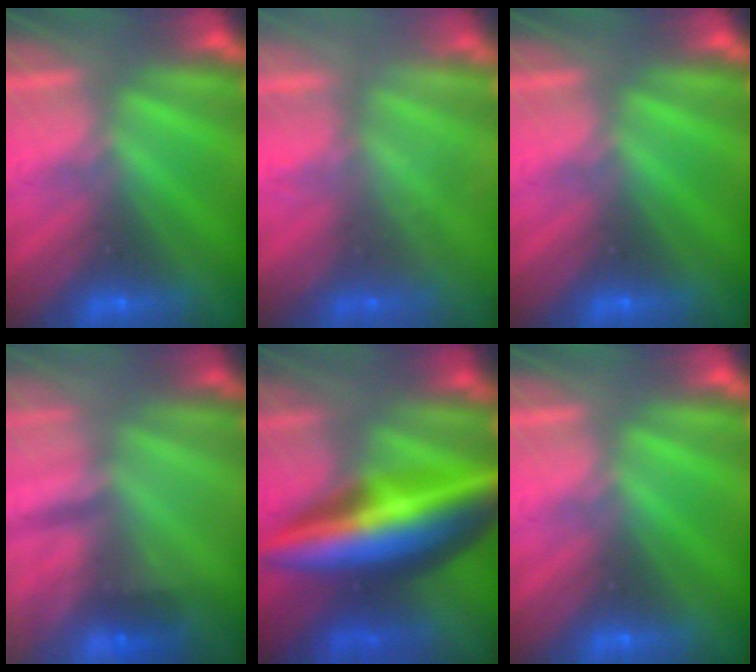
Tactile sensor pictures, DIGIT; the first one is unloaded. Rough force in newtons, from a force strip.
{"total": 2.3}
{"total": 0.0}
{"total": 2.3}
{"total": 6.5}
{"total": 0.0}